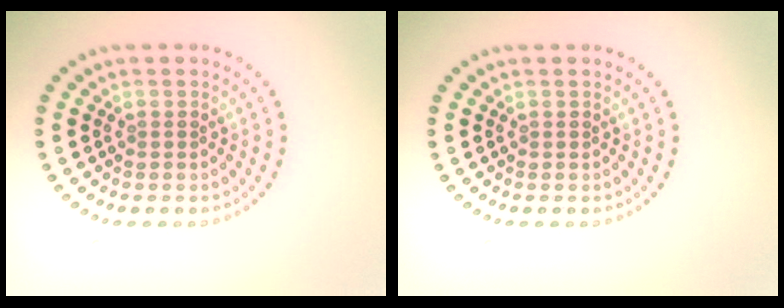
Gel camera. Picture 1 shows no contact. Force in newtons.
{"total": 0.0}